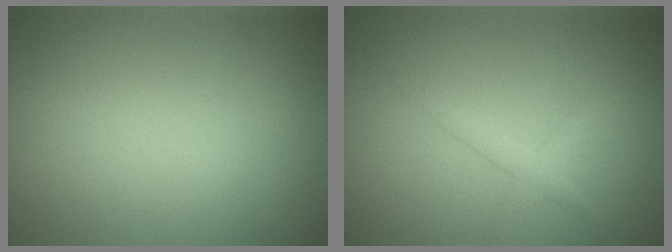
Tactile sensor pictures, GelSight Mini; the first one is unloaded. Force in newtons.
{"total": 1.4, "press": 1.4, "slide": 0.1}